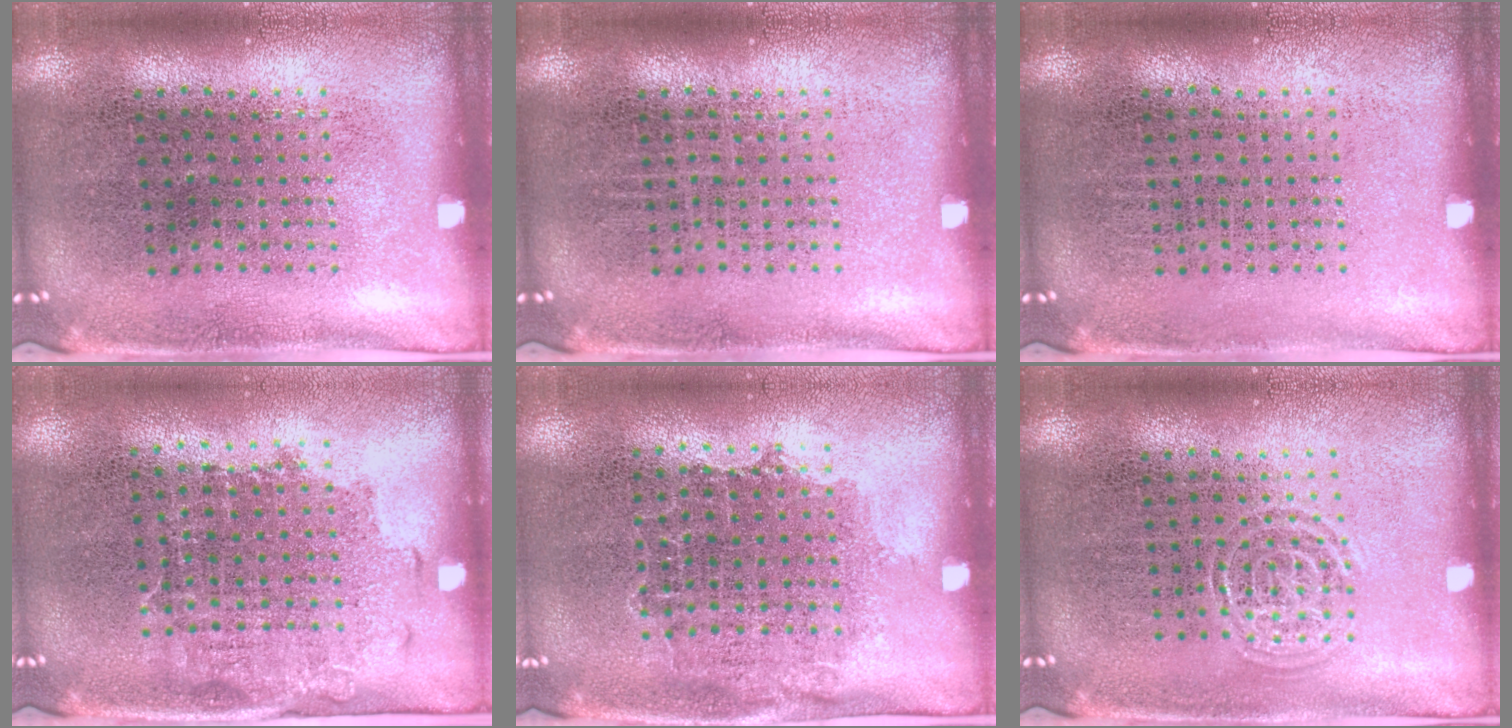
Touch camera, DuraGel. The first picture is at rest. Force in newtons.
{"total": 0.0}
{"total": 0.0}
{"total": 1.3, "press": 1.1, "slide": 0.8}
{"total": 1.0, "press": 0.9, "slide": 0.5}
{"total": 1.4, "press": 1.4, "slide": 0.3}